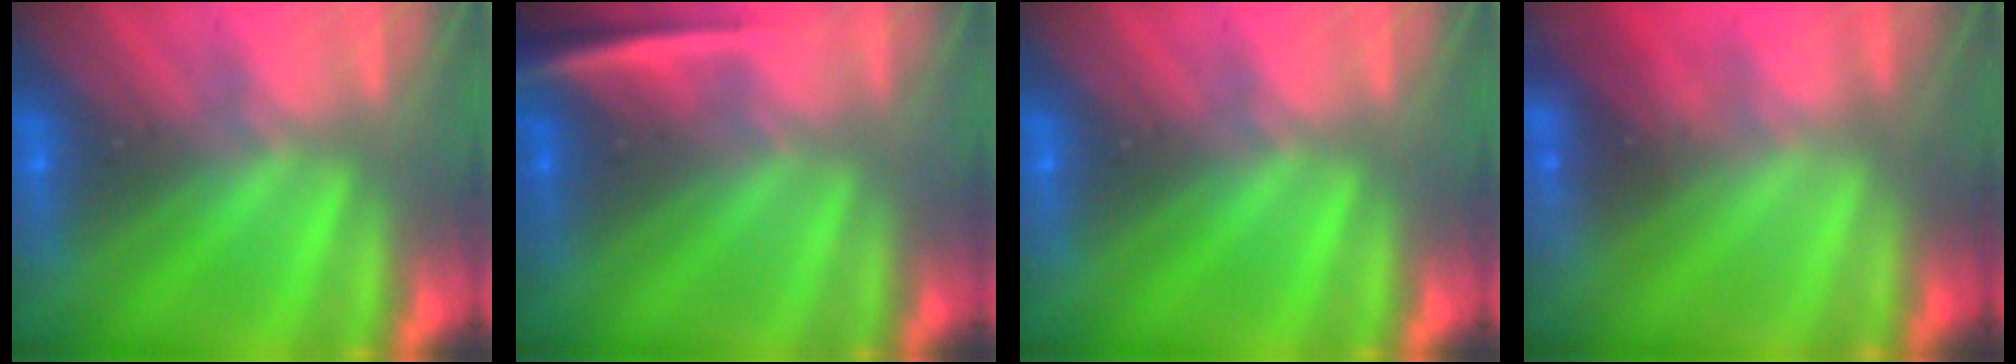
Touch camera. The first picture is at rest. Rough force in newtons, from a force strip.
{"total": 2.4}
{"total": 0.0}
{"total": 1.9}